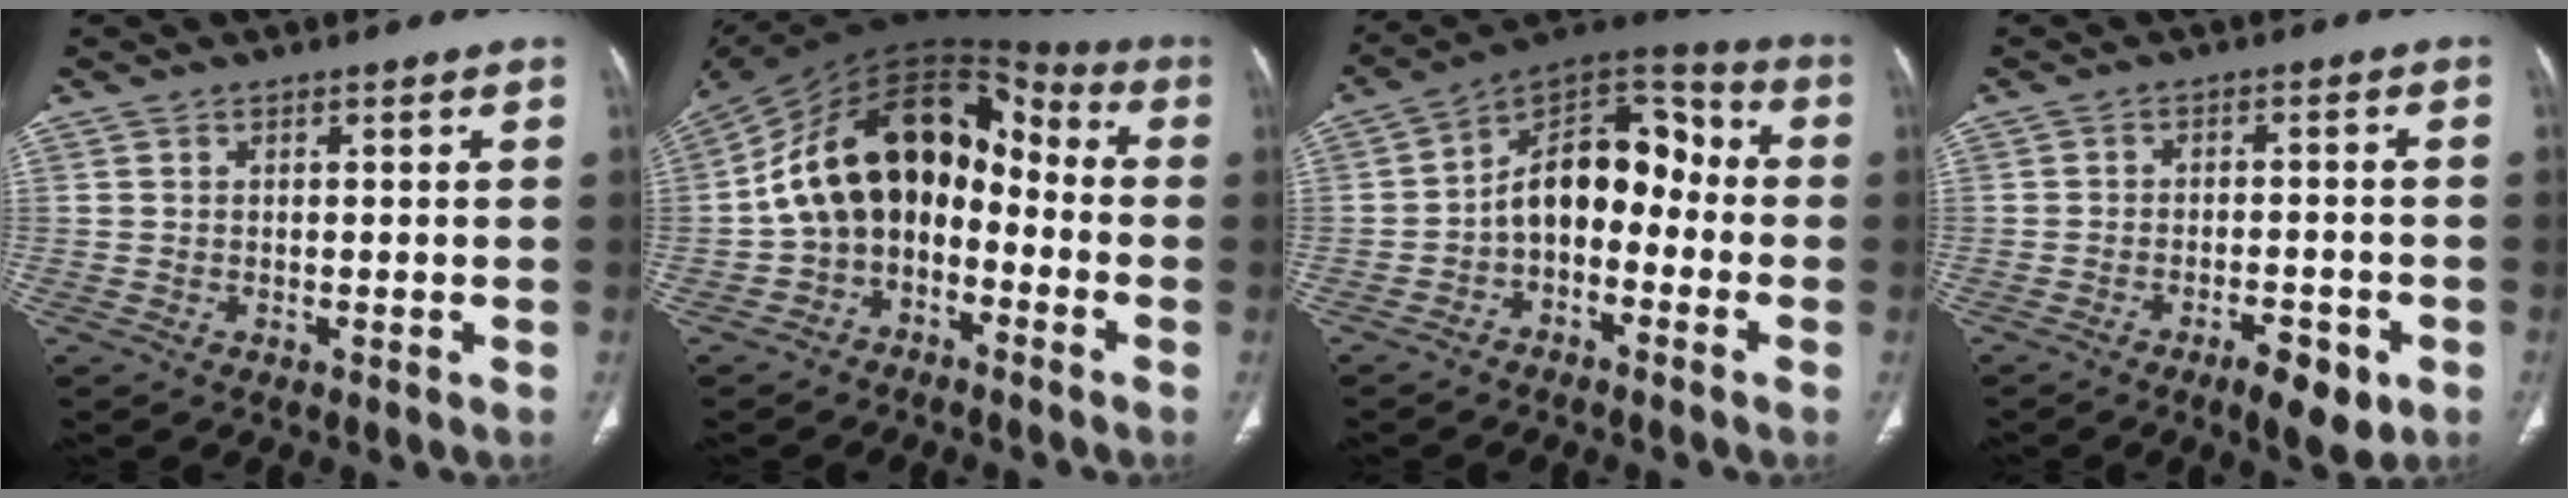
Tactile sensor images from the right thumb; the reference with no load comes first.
{"total": 16.7, "force": [-3.4, 11.4, 11.7], "torque": [-0.167, 0.090, -0.071]}
{"total": 13.1, "force": [-2.6, 8.6, 9.6], "torque": [-0.117, 0.071, -0.059]}
{"total": 6.8, "force": [-3.7, 2.4, 5.2], "torque": [-0.074, 0.012, -0.050]}